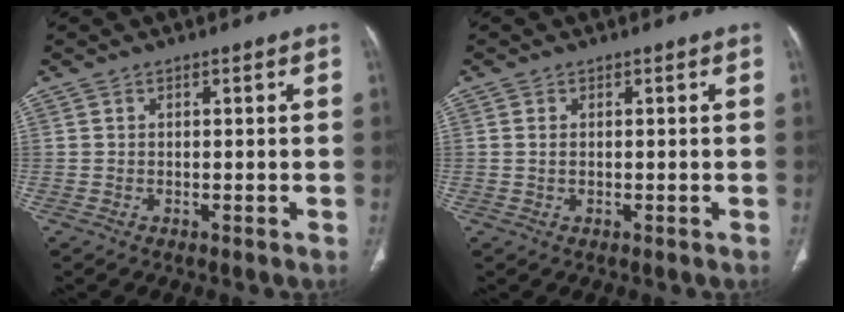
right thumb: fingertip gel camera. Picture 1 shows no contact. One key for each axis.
{"total": 0.8, "fx": 0.1, "fy": 0.4, "fz": 0.7, "tx": -0.021, "ty": 0.000, "tz": 0.006}